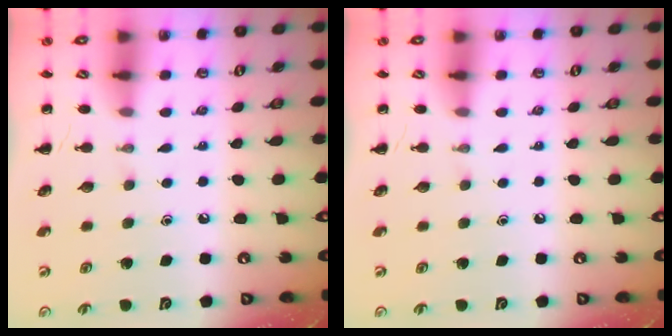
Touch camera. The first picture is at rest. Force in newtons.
{"total": 0.0}